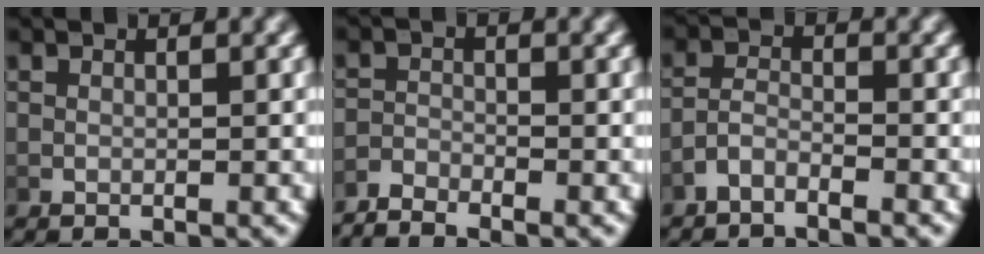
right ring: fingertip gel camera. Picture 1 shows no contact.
{"total": 2.5, "force": [-2.4, 0.5, 0.3], "torque": [-0.004, -0.009, -0.046]}
{"total": 2.5, "force": [-2.2, 0.8, 0.9], "torque": [-0.021, -0.005, -0.042]}